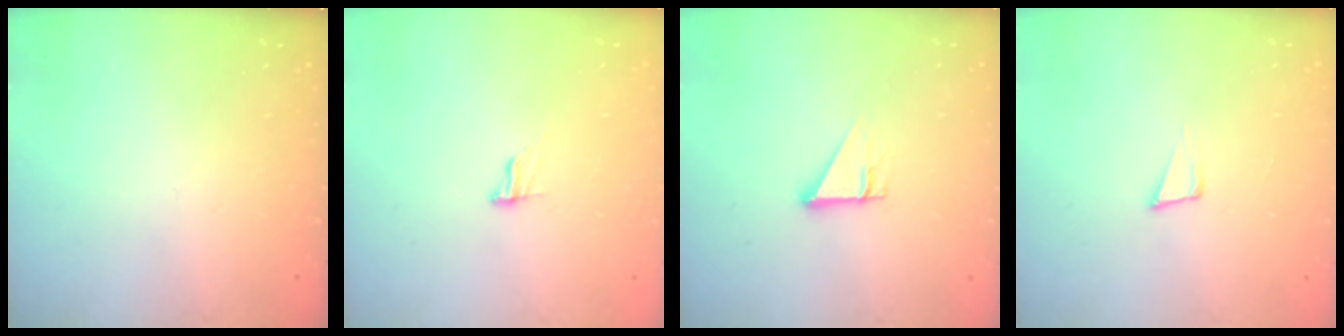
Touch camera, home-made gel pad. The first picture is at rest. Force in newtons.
{"total": 7.4, "press": 7.4, "slide": 0.8}
{"total": 2.7, "press": 2.7, "slide": 0.1}
{"total": 4.0, "press": 2.5, "slide": 3.1}